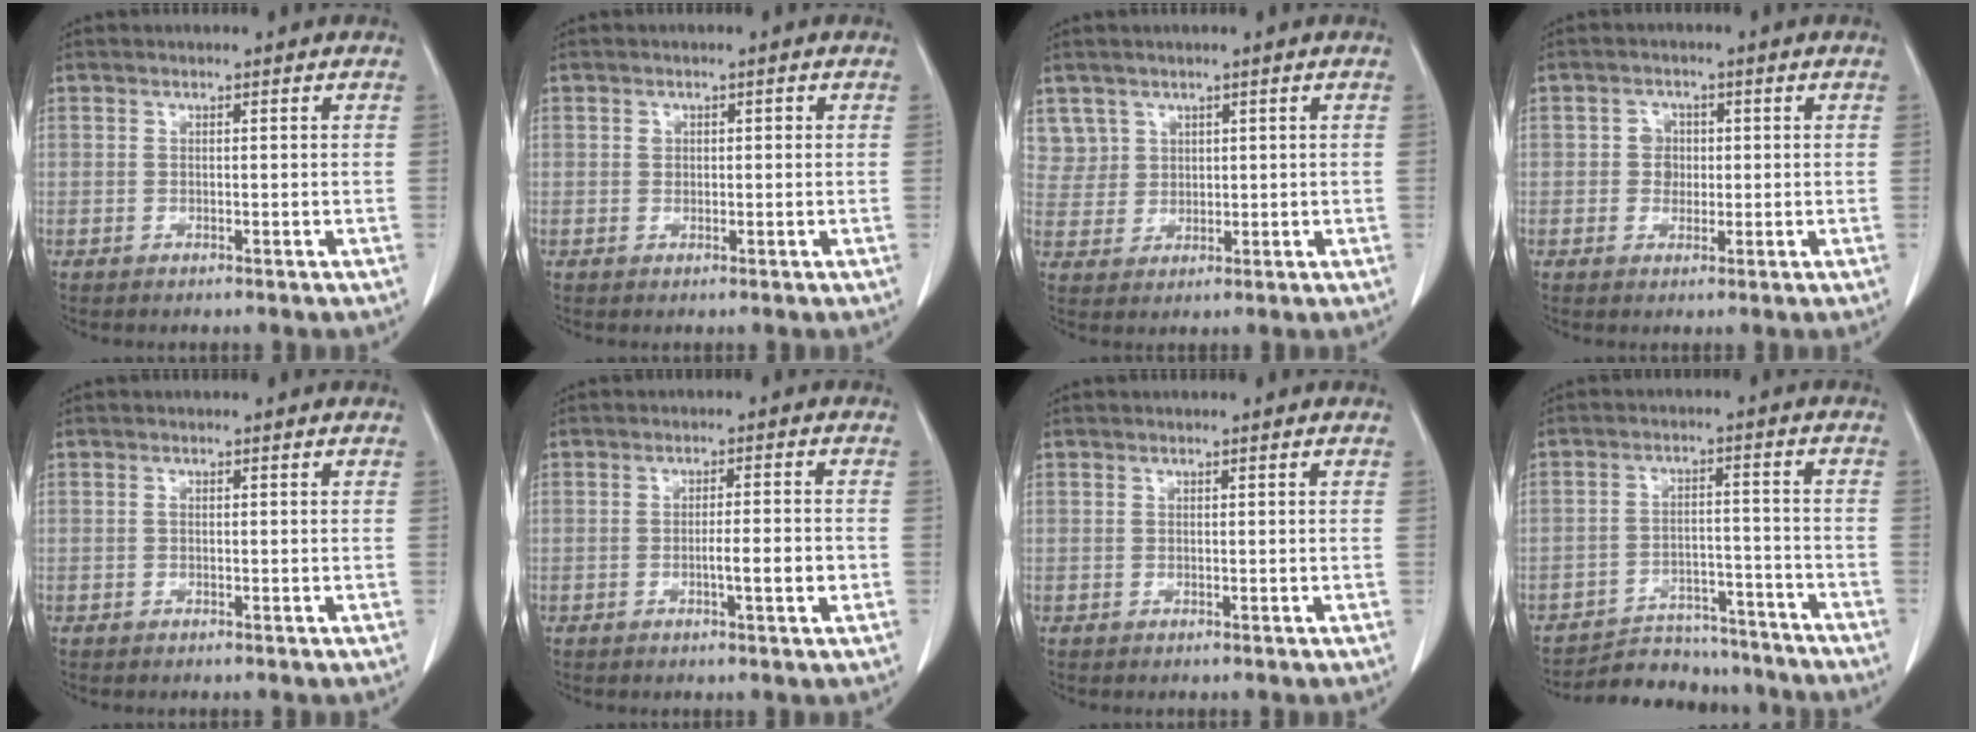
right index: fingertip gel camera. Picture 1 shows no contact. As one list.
[{"total": 1.7, "force": [0.2, 1.5, 0.9], "torque": [-0.020, 0.012, 0.007]}, {"total": 6.0, "force": [3.1, 5.2, 0.0], "torque": [0.005, 0.016, 0.070]}, {"total": 3.2, "force": [0.1, 2.9, 1.4], "torque": [-0.020, 0.013, 0.005]}, {"total": 0.6, "force": [0.0, 0.4, 0.4], "torque": [-0.010, 0.002, -0.001]}, {"total": 4.5, "force": [-1.1, 0.7, 4.3], "torque": [-0.073, 0.000, -0.013]}, {"total": 0.0}, {"total": 14.5, "force": [-13.5, 4.5, 2.6], "torque": [-0.038, 0.021, -0.190]}]